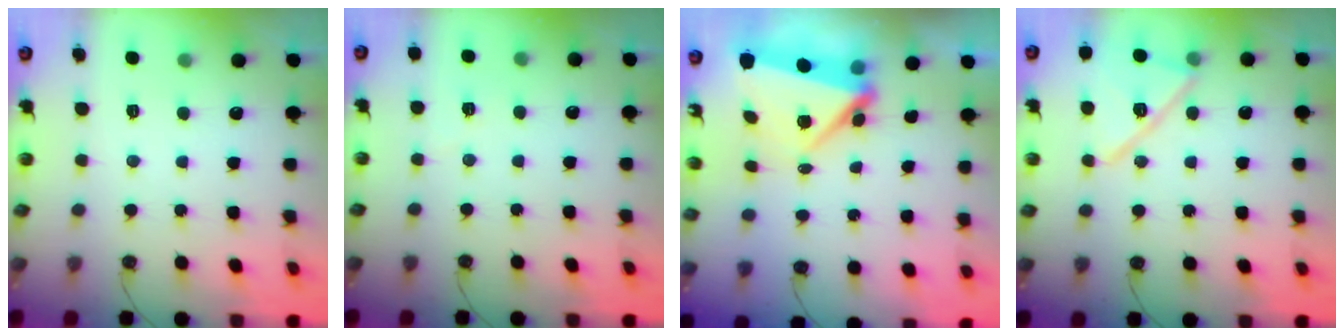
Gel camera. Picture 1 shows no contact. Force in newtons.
{"total": 2.9, "press": 2.8, "slide": 0.7}
{"total": 6.3, "press": 6.2, "slide": 0.5}
{"total": 13.6, "press": 13.6, "slide": 0.7}